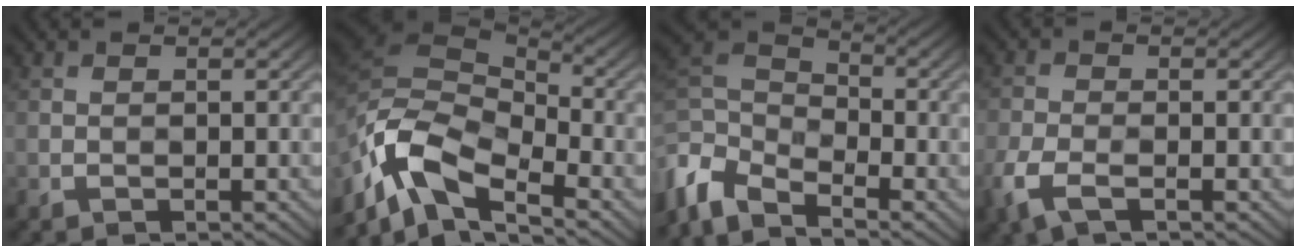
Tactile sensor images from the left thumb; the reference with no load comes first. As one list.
[{"total": 11.7, "force": [-4.3, 6.7, 8.6], "torque": [-0.208, 0.004, -0.086]}, {"total": 8.0, "force": [-4.6, 4.5, 4.8], "torque": [-0.122, 0.002, -0.102]}, {"total": 4.4, "force": [-1.6, 2.3, 3.5], "torque": [-0.083, -0.009, -0.043]}]